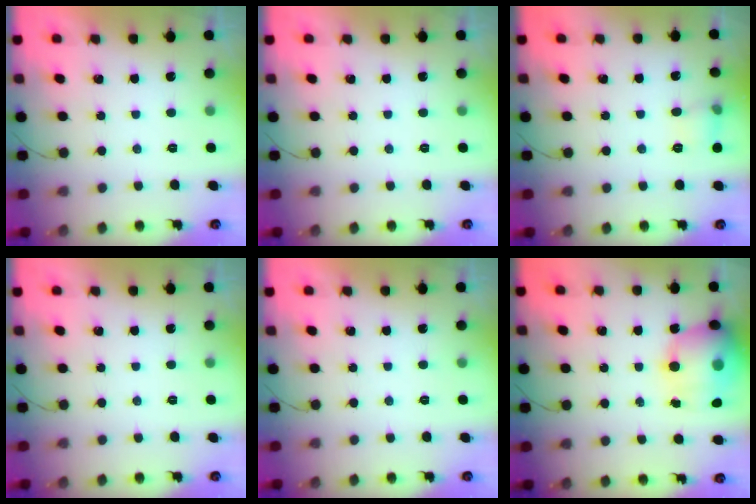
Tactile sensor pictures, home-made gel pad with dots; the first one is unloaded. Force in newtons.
{"total": 0.0}
{"total": 6.9, "press": 6.7, "slide": 1.7}
{"total": 0.0}
{"total": 0.0}
{"total": 19.6, "press": 19.0, "slide": 4.5}